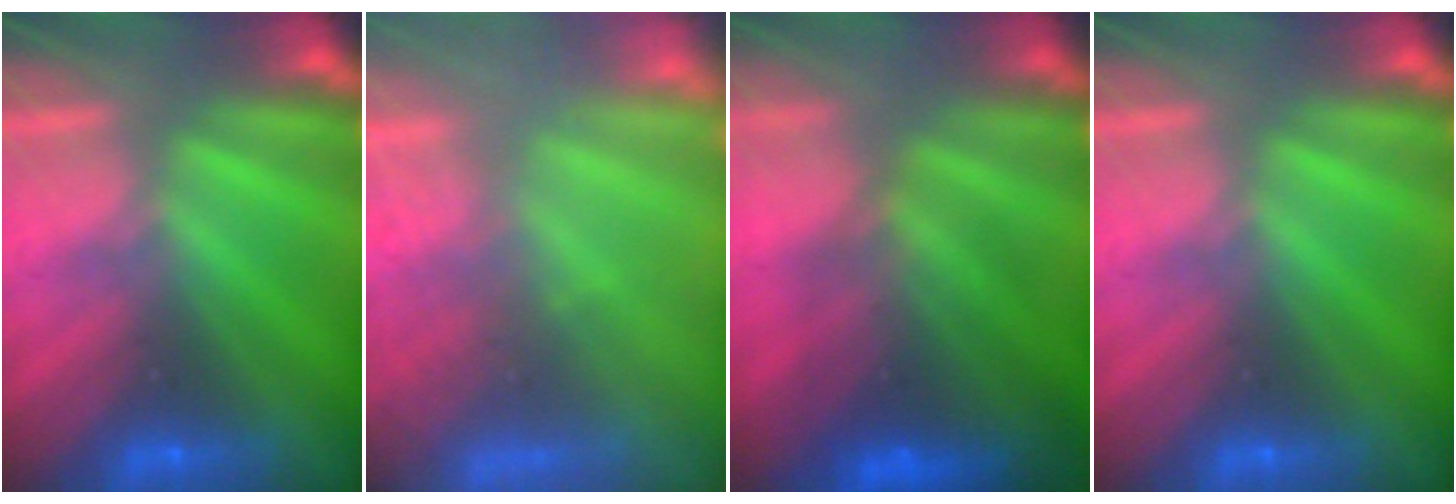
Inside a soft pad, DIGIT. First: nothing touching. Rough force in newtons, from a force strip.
{"total": 7.2}
{"total": 7.4}
{"total": 0.0}